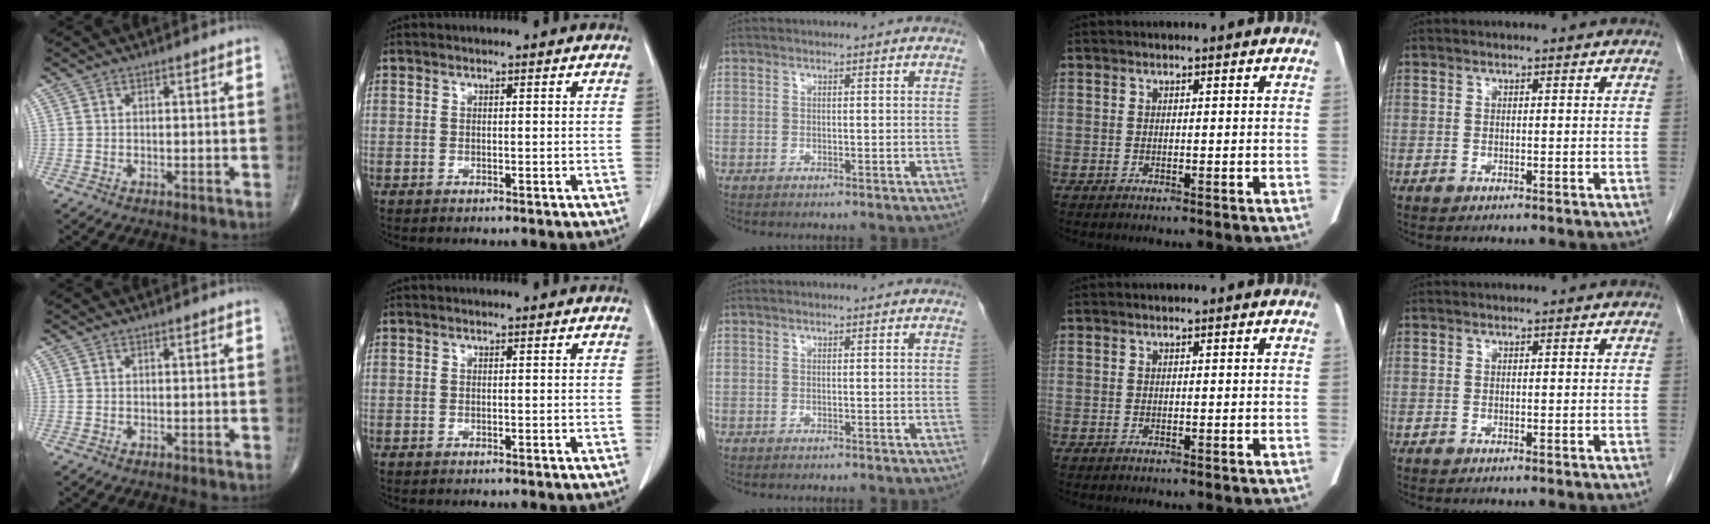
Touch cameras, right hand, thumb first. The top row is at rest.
{}